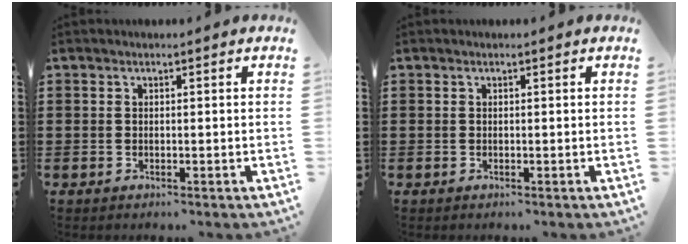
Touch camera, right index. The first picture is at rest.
{"total": 0.0}